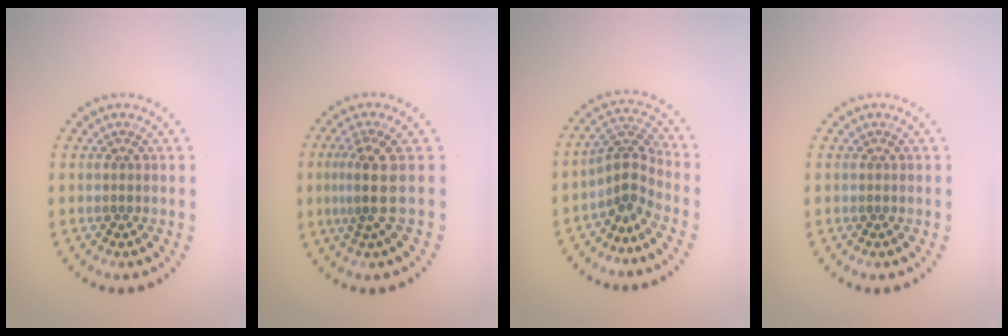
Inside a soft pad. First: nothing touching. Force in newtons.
{"total": 2.6, "press": 2.0, "slide": 1.7}
{"total": 3.0, "press": 2.0, "slide": 2.2}
{"total": 0.0}